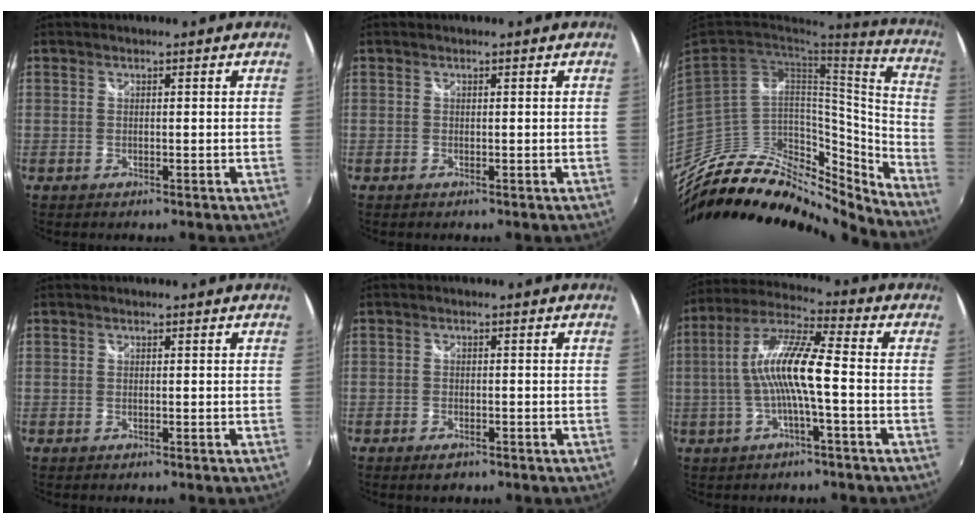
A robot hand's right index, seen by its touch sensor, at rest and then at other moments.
{"total": 0.0}
{"total": 23.3, "force": [-18.8, 9.8, 9.6], "torque": [-0.172, 0.035, -0.298]}
{"total": 0.0}
{"total": 2.4, "force": [-1.7, 1.2, 1.2], "torque": [-0.028, -0.005, -0.029]}
{"total": 11.6, "force": [-1.5, 1.2, 11.4], "torque": [-0.223, 0.014, -0.029]}